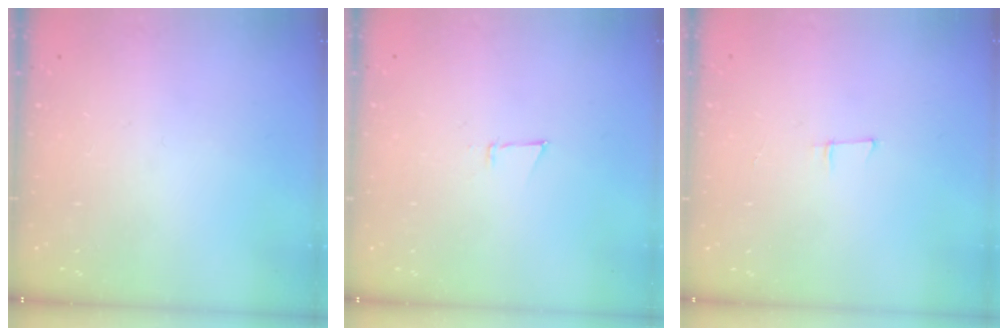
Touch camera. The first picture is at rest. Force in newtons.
{"total": 3.4, "press": 3.4, "slide": 0.6}
{"total": 5.3, "press": 4.4, "slide": 3.0}